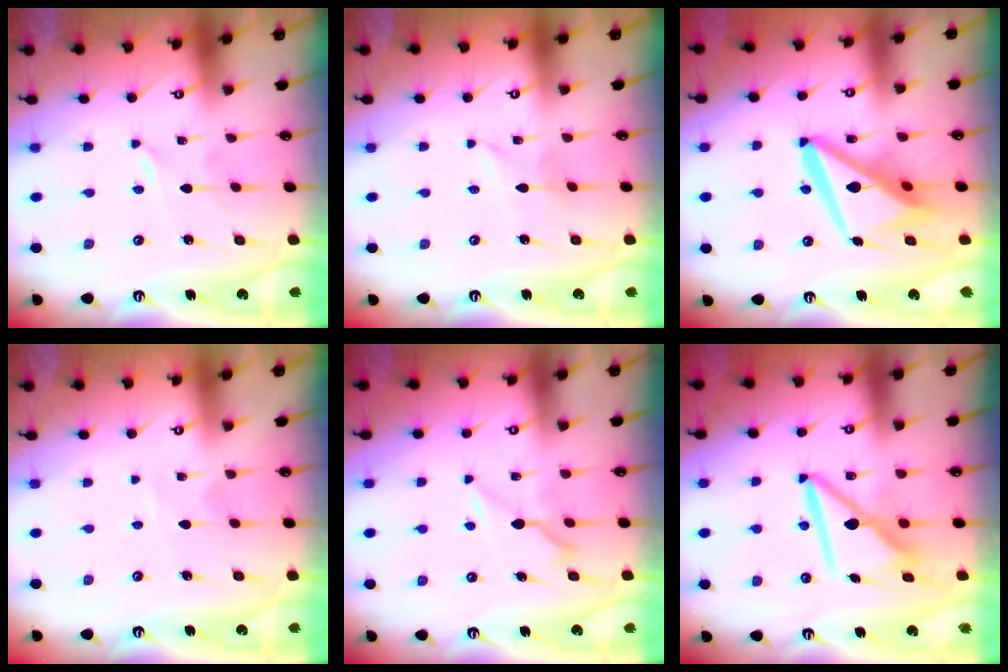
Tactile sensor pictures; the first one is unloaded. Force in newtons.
{"total": 2.6, "press": 2.6, "slide": 0.4}
{"total": 15.0, "press": 14.8, "slide": 2.0}
{"total": 1.6, "press": 1.6, "slide": 0.2}
{"total": 6.1, "press": 6.0, "slide": 1.0}
{"total": 9.3, "press": 9.3, "slide": 0.9}